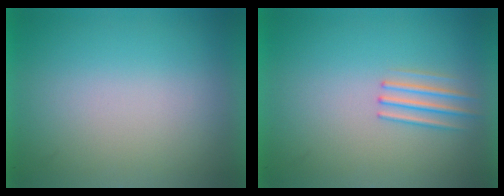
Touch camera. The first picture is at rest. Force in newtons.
{"total": 1.7}